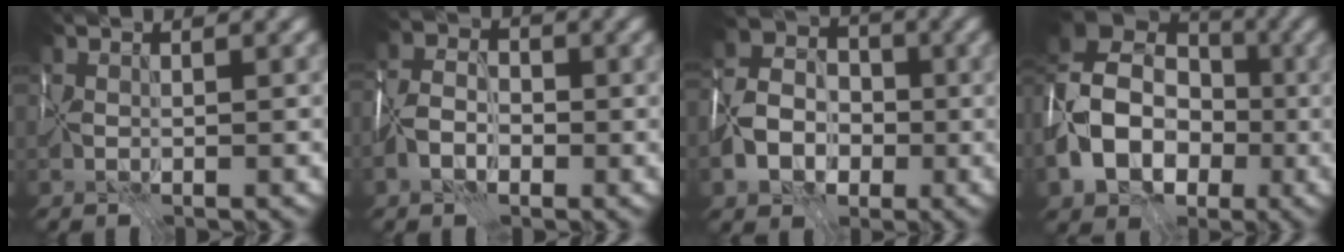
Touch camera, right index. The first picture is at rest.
{"total": 4.5, "force": [-1.9, 3.1, 2.6], "torque": [-0.057, 0.002, -0.047]}
{"total": 7.1, "force": [-2.2, 5.7, 3.7], "torque": [-0.083, 0.000, -0.057]}
{"total": 11.6, "force": [-2.6, 8.8, 7.1], "torque": [-0.141, 0.000, -0.064]}